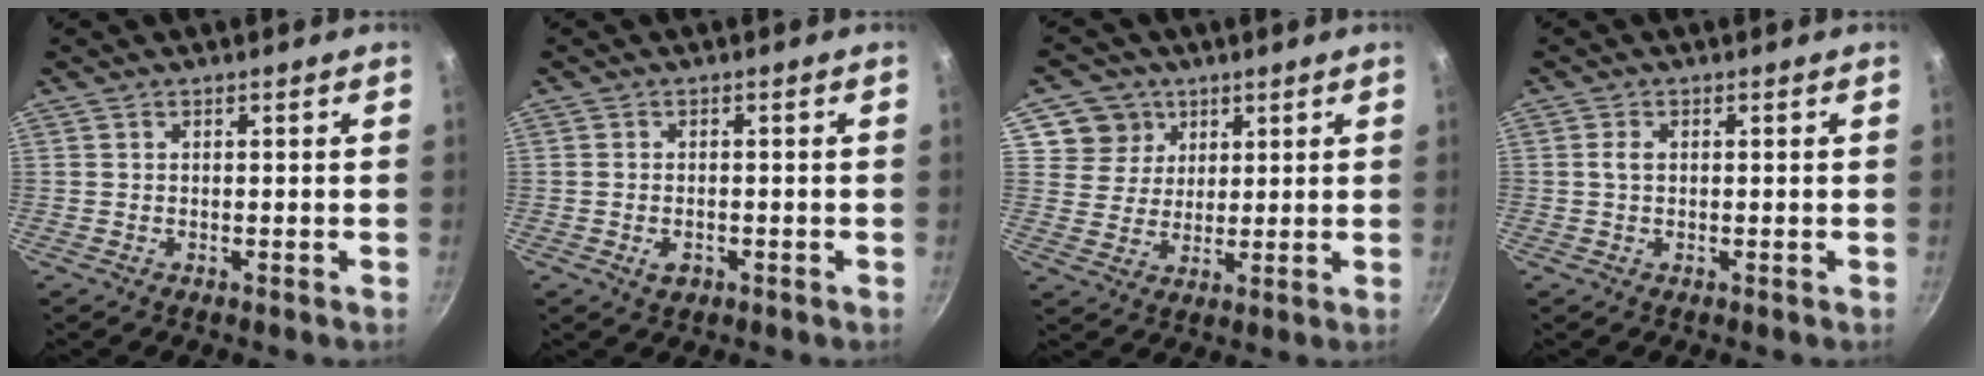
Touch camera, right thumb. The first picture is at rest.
{"total": 2.5, "force": [-1.0, 1.6, 1.6], "torque": [-0.026, 0.005, -0.016]}
{"total": 7.6, "force": [3.5, 6.7, 1.1], "torque": [0.016, -0.007, 0.058]}
{"total": 1.7, "force": [0.2, 1.1, 1.4], "torque": [-0.028, 0.004, 0.003]}